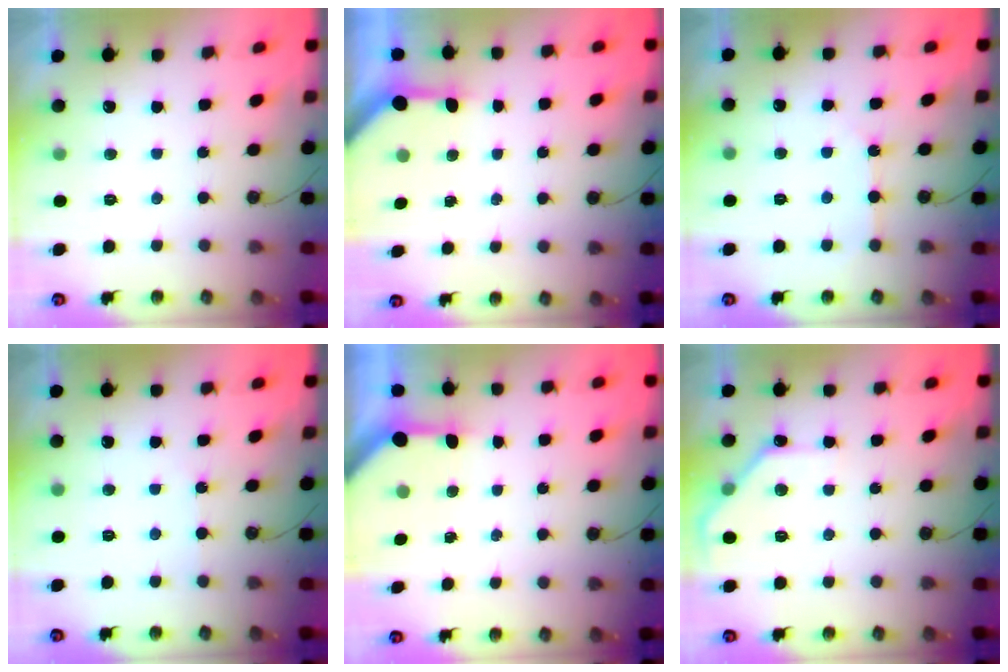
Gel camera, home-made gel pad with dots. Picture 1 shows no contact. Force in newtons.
{"total": 3.3, "press": 3.3, "slide": 0.4}
{"total": 3.4, "press": 3.4, "slide": 0.6}
{"total": 2.3, "press": 2.3, "slide": 0.4}
{"total": 3.4, "press": 3.4, "slide": 0.4}
{"total": 9.0, "press": 9.0, "slide": 0.5}